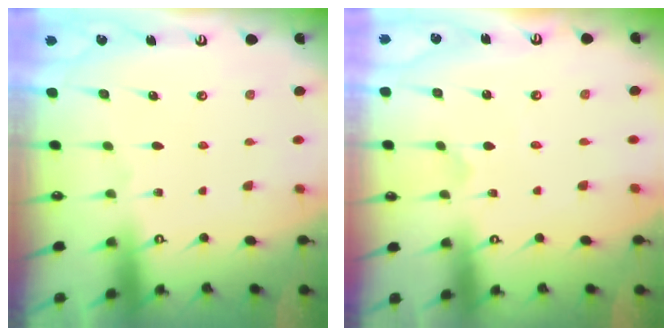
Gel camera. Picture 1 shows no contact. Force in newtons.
{"total": 0.0}